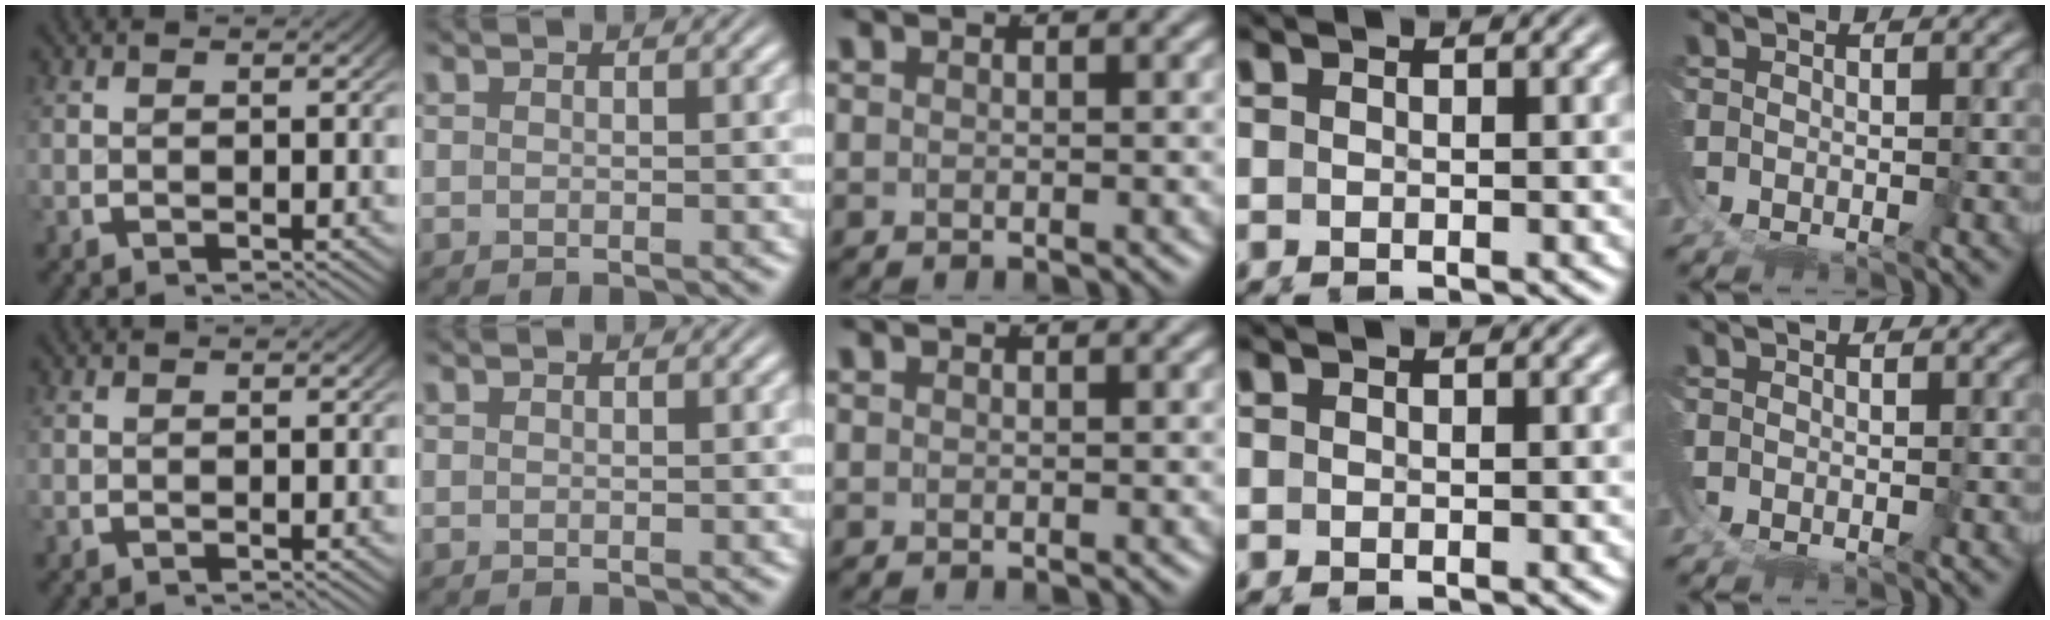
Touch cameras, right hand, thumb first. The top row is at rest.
{}